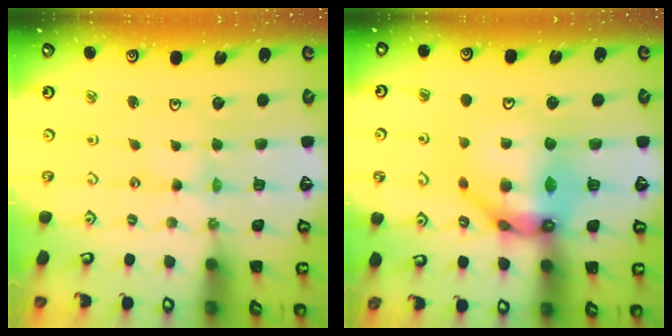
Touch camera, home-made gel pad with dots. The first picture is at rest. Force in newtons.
{"total": 16.1, "press": 16.0, "slide": 1.8}